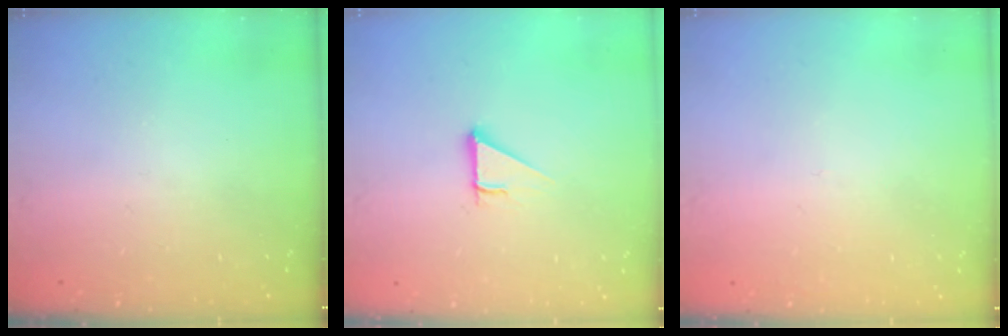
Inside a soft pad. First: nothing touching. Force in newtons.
{"total": 2.8, "press": 2.8, "slide": 0.0}
{"total": 2.6, "press": 2.6, "slide": 0.2}